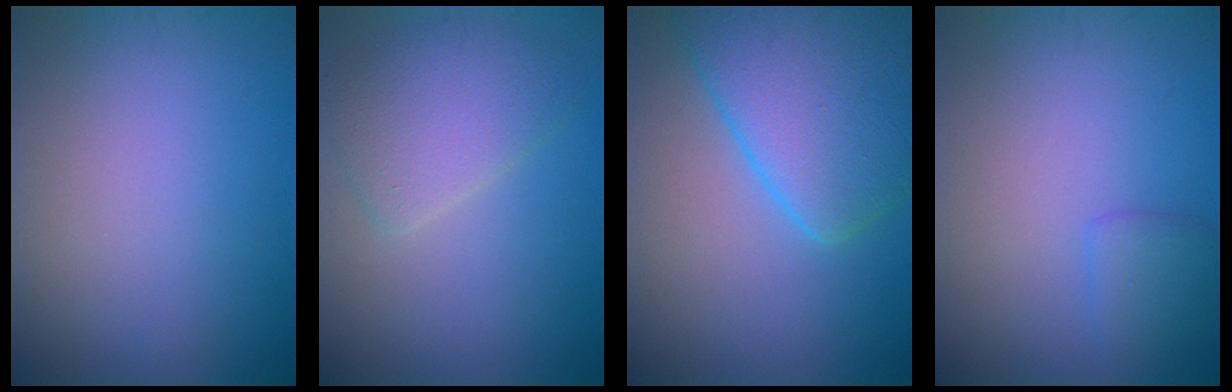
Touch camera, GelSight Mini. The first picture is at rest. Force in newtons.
{"total": 3.9, "press": 3.9, "slide": 0.1}
{"total": 8.4, "press": 8.3, "slide": 0.6}
{"total": 1.6, "press": 1.6, "slide": 0.0}